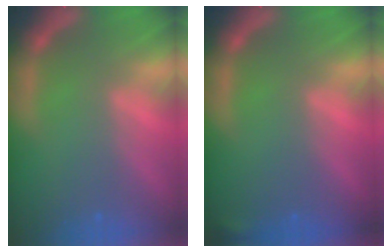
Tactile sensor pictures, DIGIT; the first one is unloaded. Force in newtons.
{"total": 0.9}